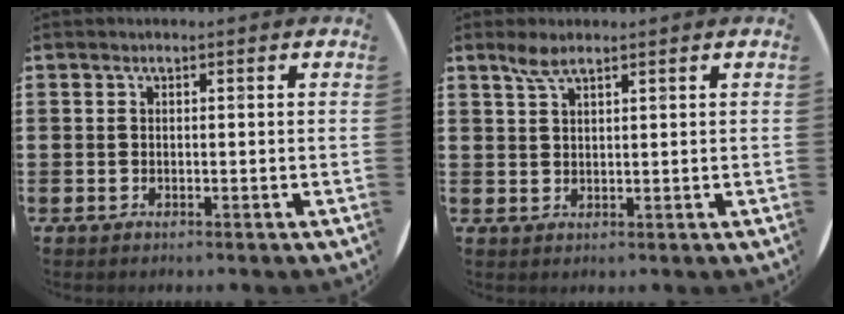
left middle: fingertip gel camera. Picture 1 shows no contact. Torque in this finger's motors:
{"motor_torque": [0.34, -0.20, 0.06, 0.03]}